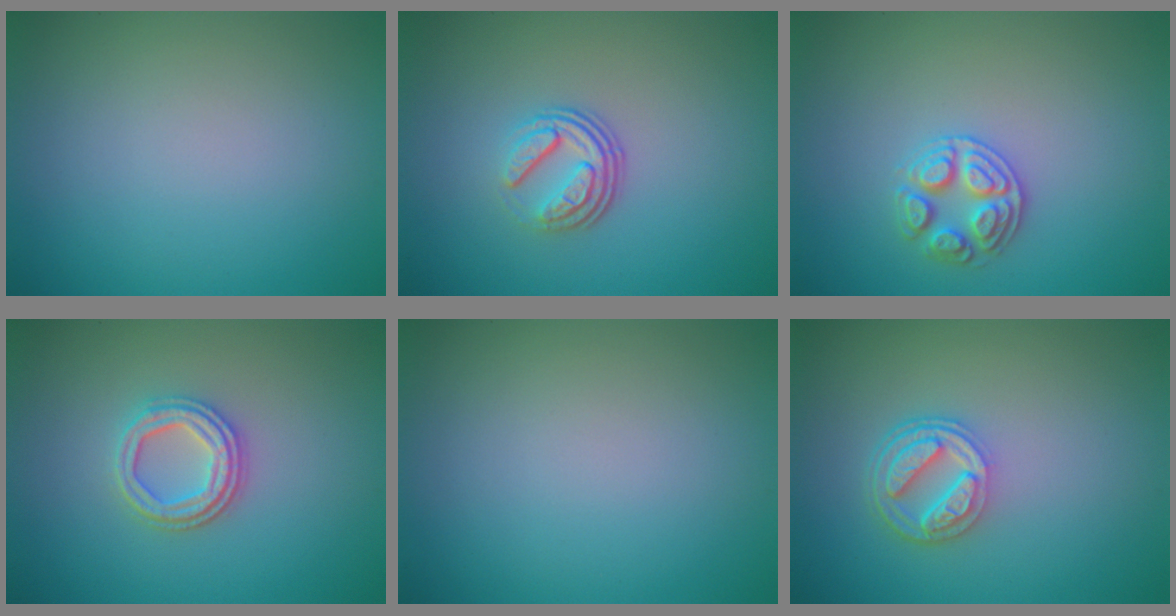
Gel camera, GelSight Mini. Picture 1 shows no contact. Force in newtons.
{"total": 3.8, "press": 2.5, "slide": 2.8}
{"total": 2.6, "press": 2.6, "slide": 0.4}
{"total": 3.3, "press": 2.9, "slide": 1.5}
{"total": 0.0}
{"total": 4.1, "press": 3.2, "slide": 2.7}